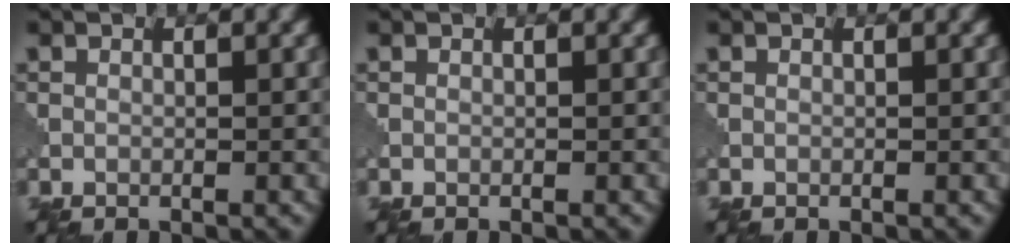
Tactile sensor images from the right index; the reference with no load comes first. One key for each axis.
{"total": 0.0}
{"total": 0.0}